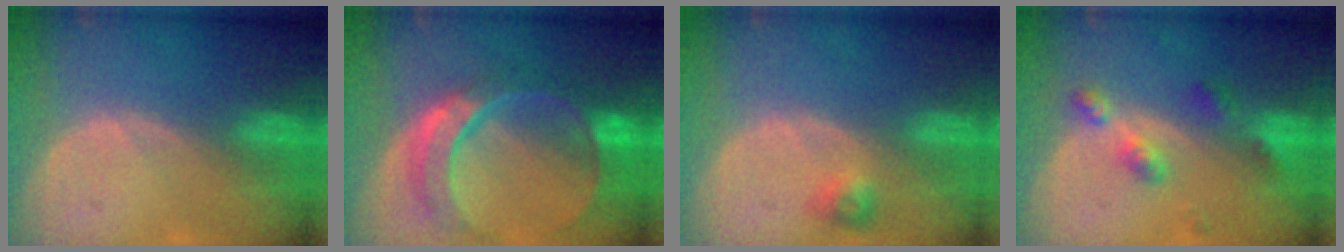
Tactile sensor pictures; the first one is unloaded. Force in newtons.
{"total": 11.0, "press": 9.4, "slide": 5.8}
{"total": 2.5, "press": 2.3, "slide": 1.0}
{"total": 5.5, "press": 4.8, "slide": 2.6}